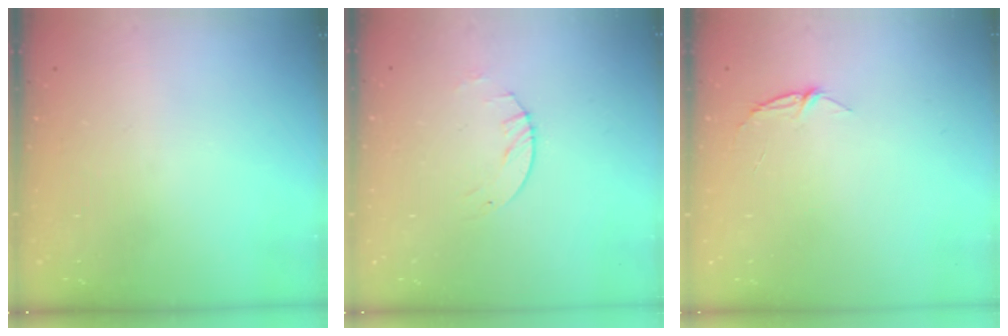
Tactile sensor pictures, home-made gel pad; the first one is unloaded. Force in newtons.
{"total": 2.6, "press": 2.6, "slide": 0.3}
{"total": 3.9, "press": 3.9, "slide": 0.4}